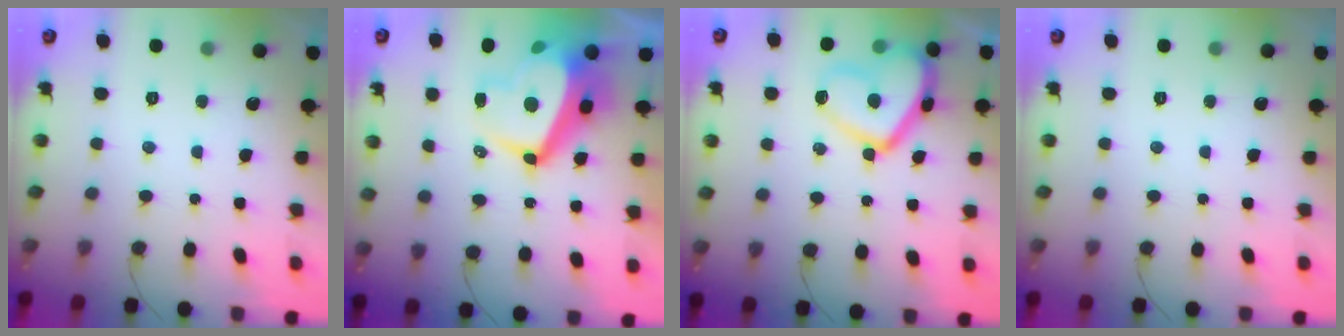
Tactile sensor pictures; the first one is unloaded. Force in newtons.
{"total": 13.8, "press": 13.7, "slide": 1.6}
{"total": 14.1, "press": 14.0, "slide": 1.2}
{"total": 0.0}